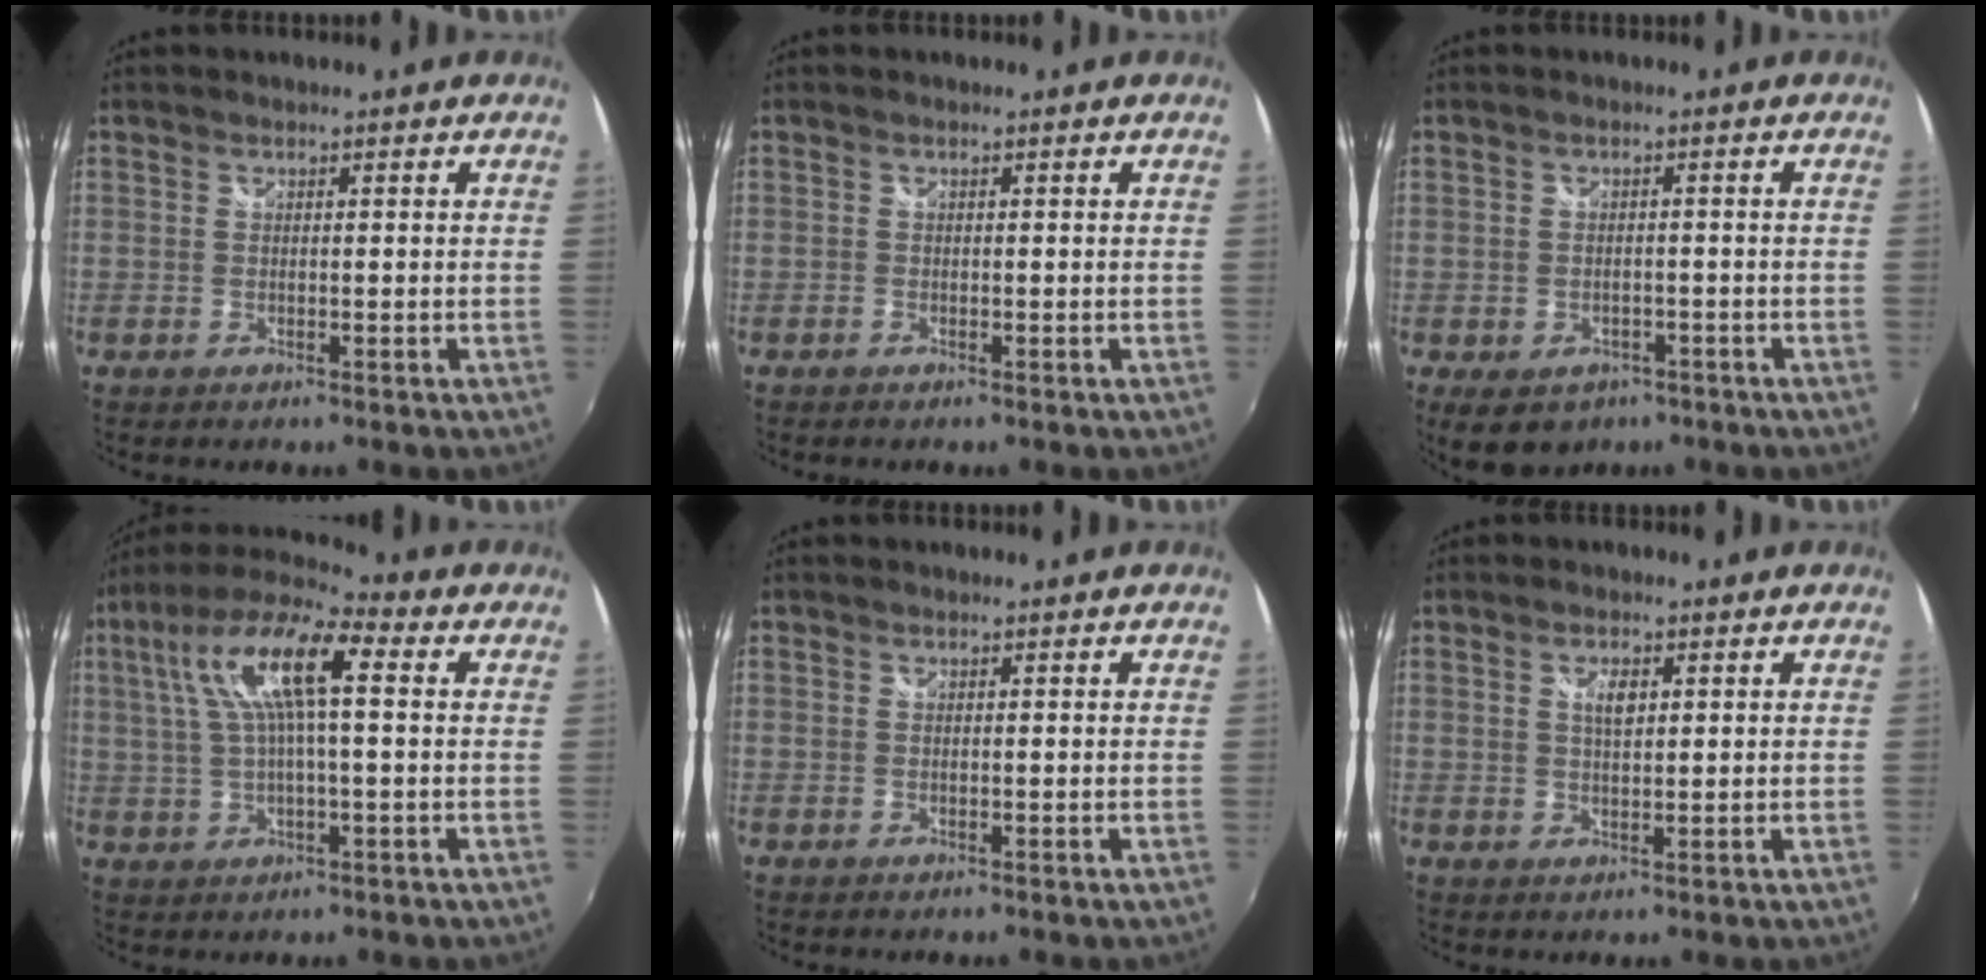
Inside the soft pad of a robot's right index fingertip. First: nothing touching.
{"total": 0.0}
{"total": 7.8, "force": [-4.5, 5.2, 3.6], "torque": [-0.076, -0.016, -0.054]}
{"total": 13.6, "force": [3.4, 3.5, 12.7], "torque": [-0.240, 0.028, 0.055]}
{"total": 0.0}
{"total": 2.8, "force": [1.0, 1.1, 2.3], "torque": [-0.040, 0.003, 0.017]}